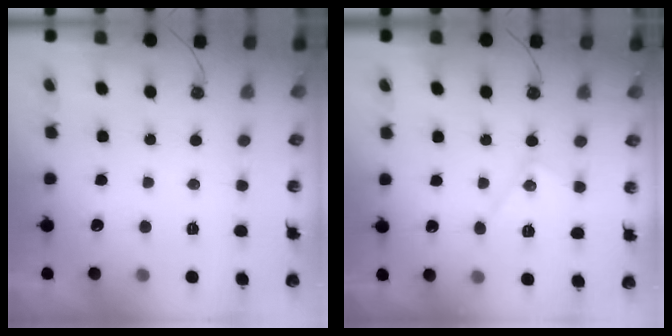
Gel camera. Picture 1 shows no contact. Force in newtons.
{"total": 10.6, "press": 10.6, "slide": 0.6}